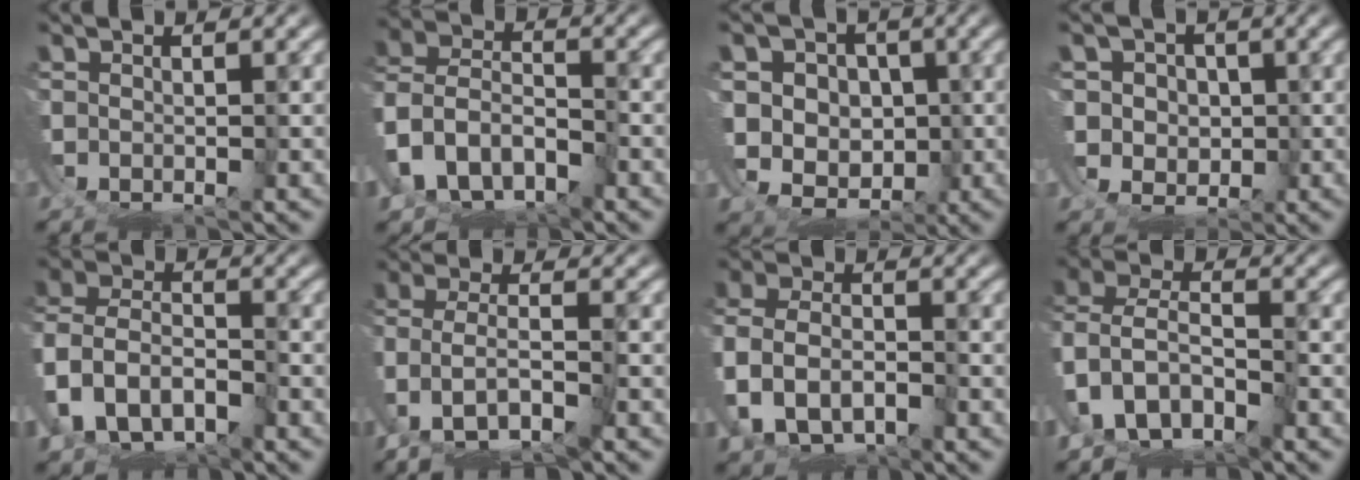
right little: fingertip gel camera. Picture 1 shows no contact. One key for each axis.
{"total": 10.2, "fx": -3.2, "fy": 9.3, "fz": 2.6, "tx": -0.119, "ty": -0.053, "tz": -0.051}
{"total": 5.8, "fx": 0.1, "fy": 5.4, "fz": 2.1, "tx": -0.047, "ty": -0.033, "tz": 0.014}
{"total": 2.4, "fx": 1.5, "fy": 1.8, "fz": 0.1, "tx": -0.002, "ty": -0.016, "tz": 0.038}
{"total": 6.3, "fx": -1.9, "fy": 5.6, "fz": 2.0, "tx": -0.079, "ty": -0.033, "tz": -0.025}
{"total": 5.7, "fx": -1.6, "fy": 3.8, "fz": 4.0, "tx": -0.103, "ty": -0.013, "tz": -0.022}
{"total": 4.0, "fx": -0.4, "fy": 3.4, "fz": 2.2, "tx": -0.077, "ty": -0.027, "tz": 0.007}
{"total": 11.7, "fx": -3.3, "fy": 10.5, "fz": 4.1, "tx": -0.139, "ty": -0.048, "tz": -0.052}